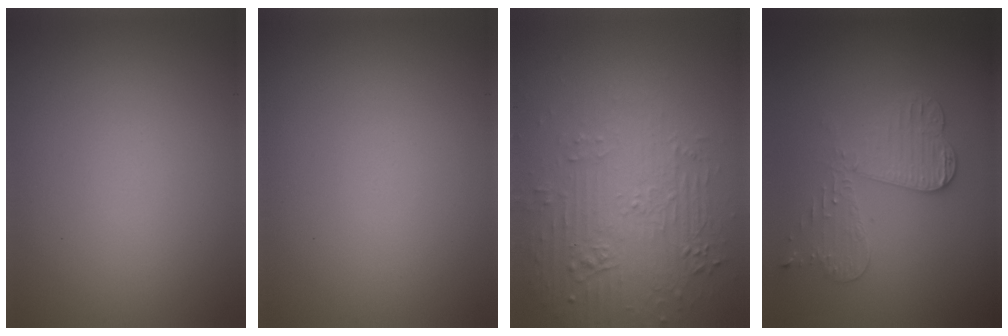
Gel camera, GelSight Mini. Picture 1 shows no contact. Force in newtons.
{"total": 0.0}
{"total": 5.9, "press": 3.6, "slide": 4.7}
{"total": 3.3, "press": 3.2, "slide": 0.9}